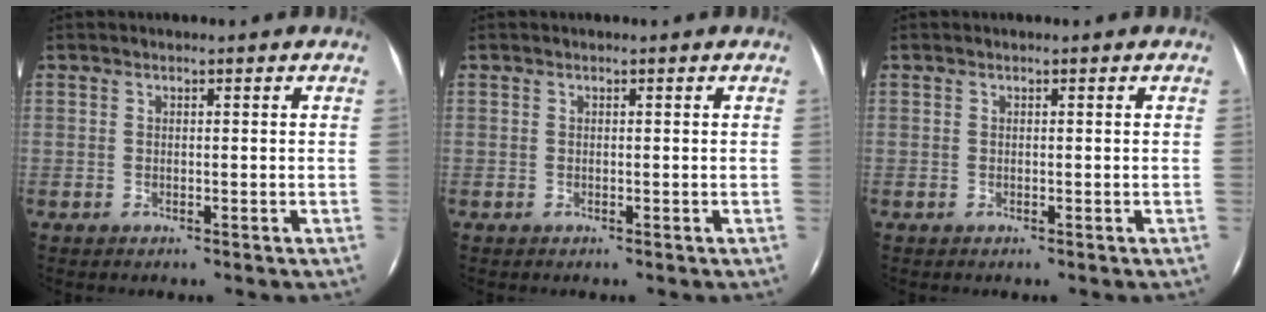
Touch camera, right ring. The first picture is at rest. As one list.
[{"total": 0.0}, {"total": 0.0}]